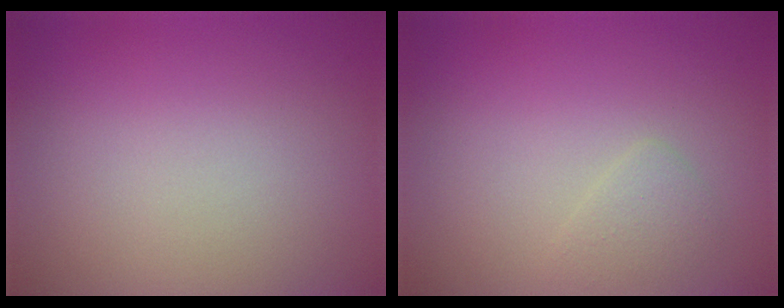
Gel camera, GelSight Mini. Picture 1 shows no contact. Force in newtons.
{"total": 1.1, "press": 1.1, "slide": 0.0}